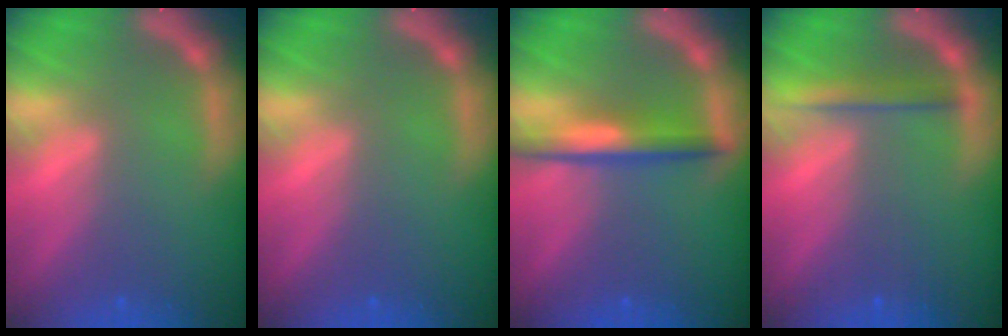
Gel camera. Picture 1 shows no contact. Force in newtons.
{"total": 0.0}
{"total": 4.0}
{"total": 2.5}